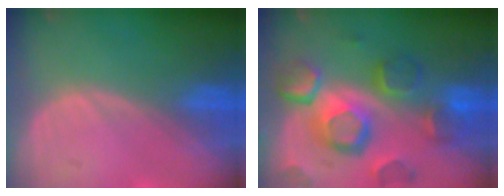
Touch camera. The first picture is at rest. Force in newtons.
{"total": 12.5, "press": 10.8, "slide": 6.2}